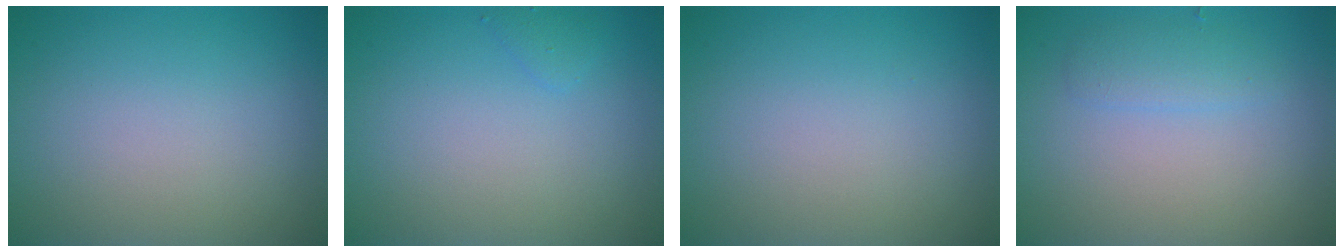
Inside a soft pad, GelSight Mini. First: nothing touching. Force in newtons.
{"total": 0.8, "press": 0.8, "slide": 0.0}
{"total": 0.0}
{"total": 1.7, "press": 1.7, "slide": 0.2}